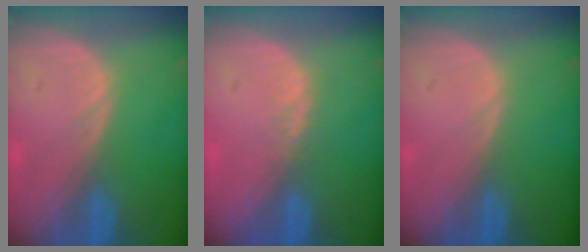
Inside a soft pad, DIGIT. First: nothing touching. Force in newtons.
{"total": 1.3, "press": 1.1, "slide": 0.7}
{"total": 0.0}